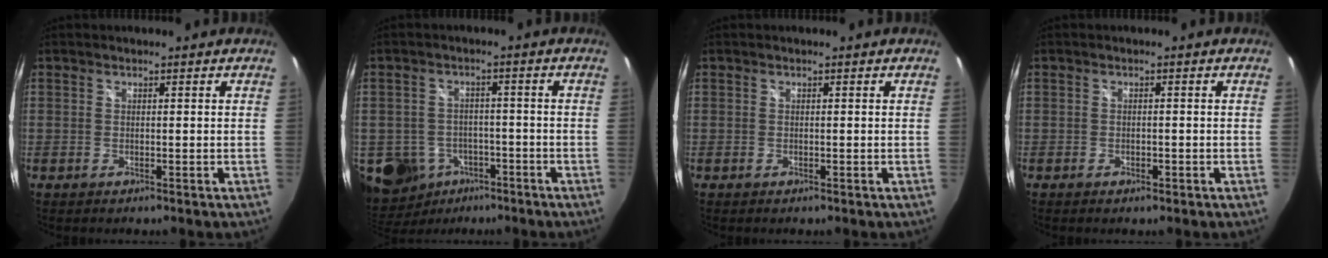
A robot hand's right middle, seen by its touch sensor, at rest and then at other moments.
{"total": 13.8, "force": [-6.3, 11.0, 5.5], "torque": [-0.166, -0.002, -0.077]}
{"total": 0.0}
{"total": 1.4, "force": [-0.9, 0.9, 0.7], "torque": [-0.013, -0.004, -0.015]}